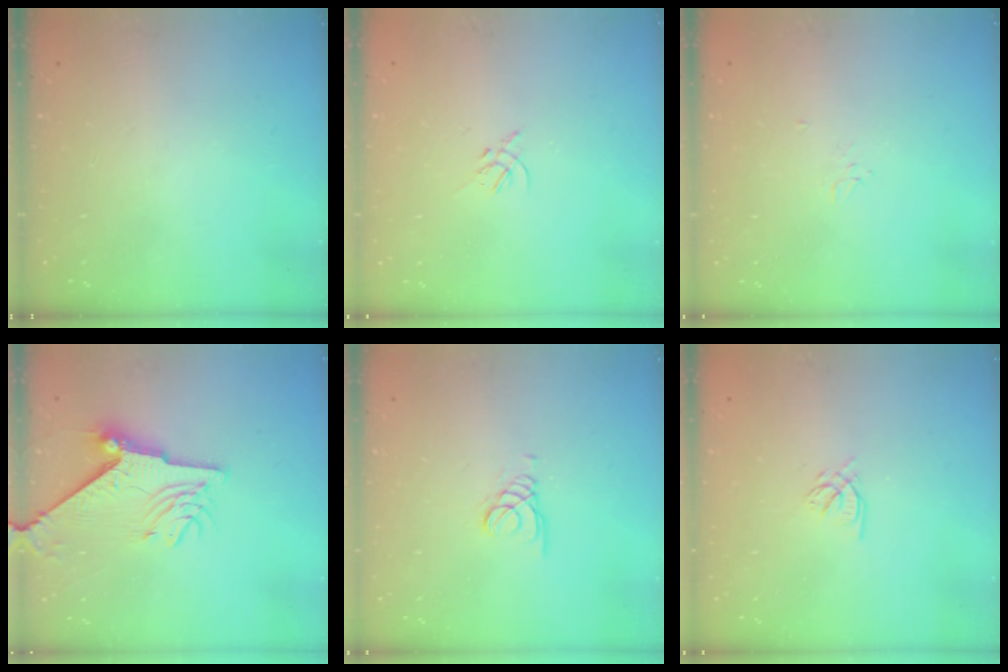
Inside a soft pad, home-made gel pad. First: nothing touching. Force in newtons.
{"total": 1.4, "press": 1.3, "slide": 0.5}
{"total": 4.1, "press": 4.0, "slide": 0.5}
{"total": 11.5, "press": 11.4, "slide": 1.2}
{"total": 1.3, "press": 1.3, "slide": 0.1}
{"total": 2.4, "press": 2.4, "slide": 0.3}